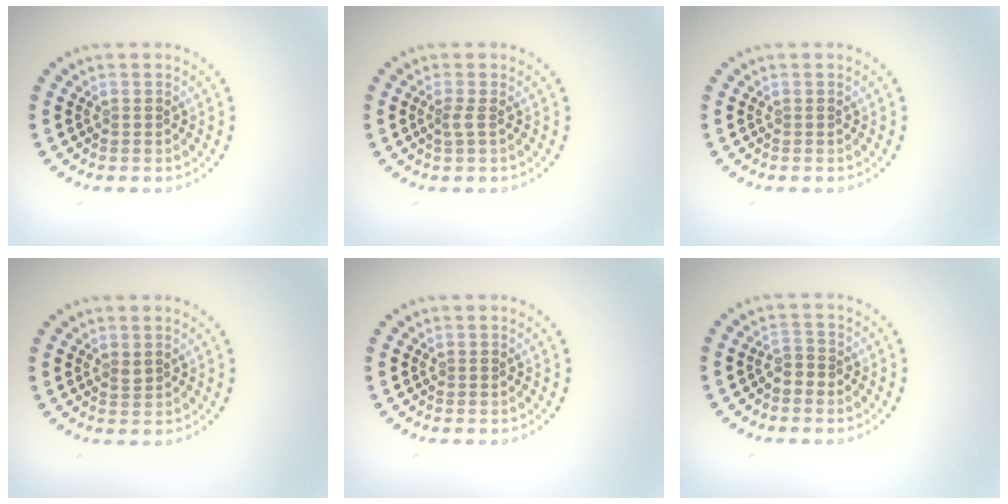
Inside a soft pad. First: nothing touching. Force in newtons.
{"total": 0.9, "press": 0.6, "slide": 0.8}
{"total": 0.0}
{"total": 0.7, "press": 0.6, "slide": 0.3}
{"total": 0.0}
{"total": 1.4, "press": 1.2, "slide": 0.8}